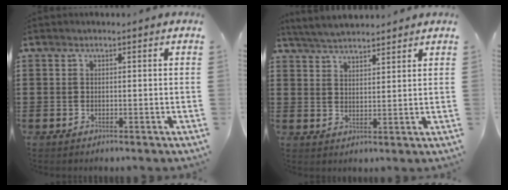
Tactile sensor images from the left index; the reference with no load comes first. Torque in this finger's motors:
{"motor_torque": [1.11, 1.03, 0.31, 0.05]}